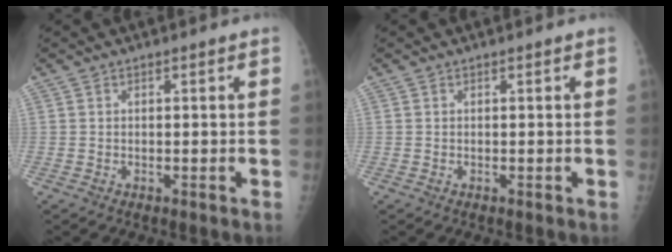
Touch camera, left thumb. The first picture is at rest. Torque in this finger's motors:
{"motor_torque": [-0.23, -0.10, -0.15, 0.07, 0.00]}